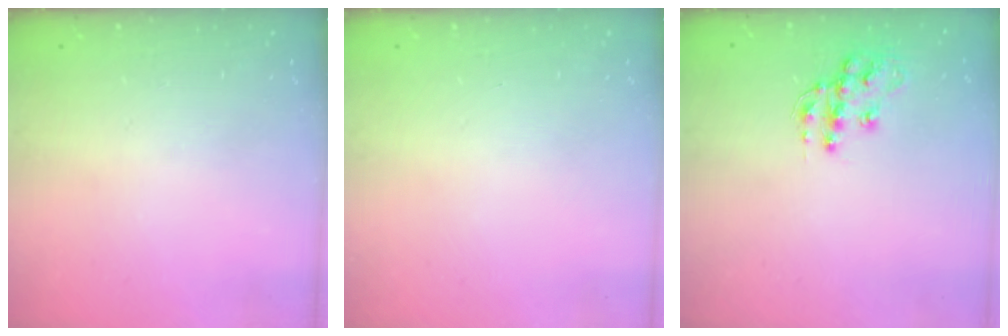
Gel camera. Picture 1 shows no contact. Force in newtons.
{"total": 0.0}
{"total": 11.6, "press": 11.5, "slide": 0.8}